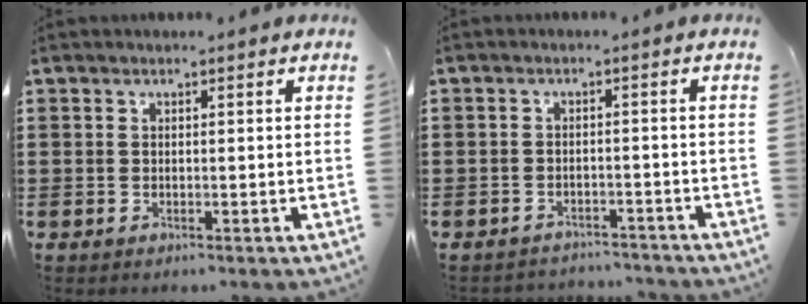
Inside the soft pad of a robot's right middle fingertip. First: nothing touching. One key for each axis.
{"total": 2.6, "fx": -2.5, "fy": 0.5, "fz": -0.4, "tx": 0.000, "ty": 0.002, "tz": -0.058}